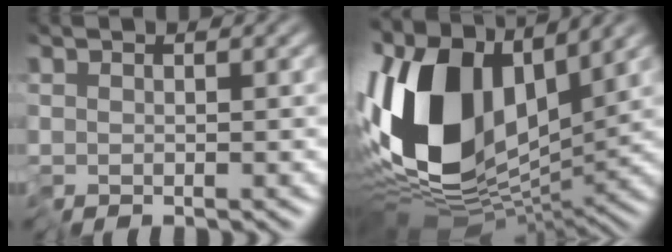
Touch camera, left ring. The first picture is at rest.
{"total": 14.8, "force": [0.5, 8.6, 12.0], "torque": [-0.258, 0.002, -0.006]}